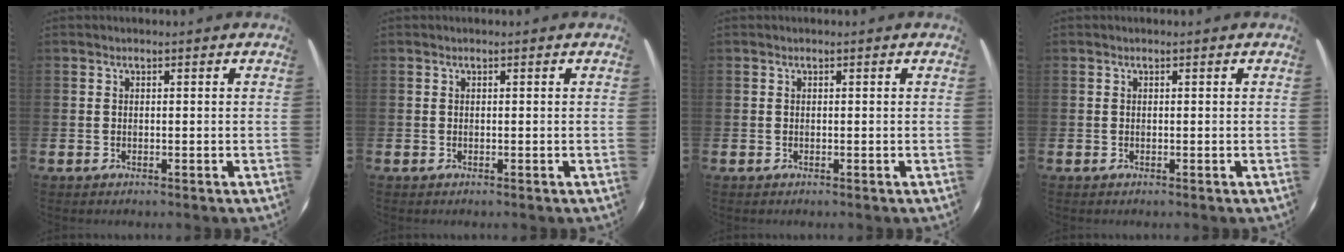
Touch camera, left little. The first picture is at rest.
{"total": 0.0}
{"total": 0.0}
{"total": 0.0}